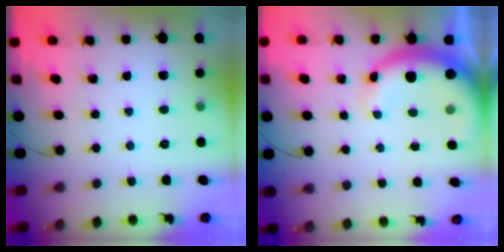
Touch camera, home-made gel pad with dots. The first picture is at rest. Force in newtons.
{"total": 7.9, "press": 7.7, "slide": 1.9}